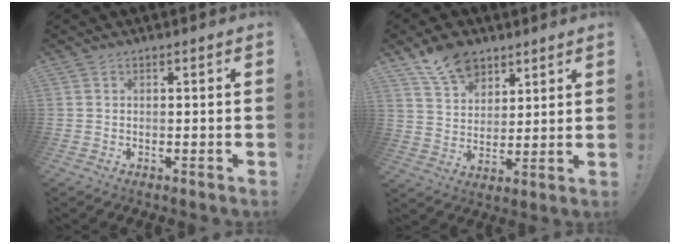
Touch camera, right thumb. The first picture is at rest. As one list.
[{"total": 11.8, "force": [8.1, 7.5, 4.1], "torque": [-0.067, -0.048, 0.155]}]